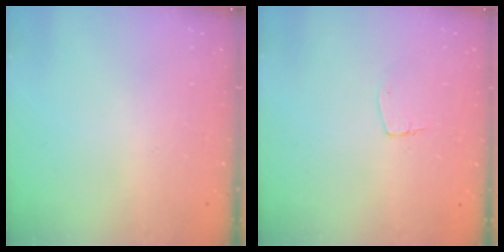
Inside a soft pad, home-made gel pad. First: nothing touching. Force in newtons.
{"total": 4.4, "press": 4.4, "slide": 0.3}